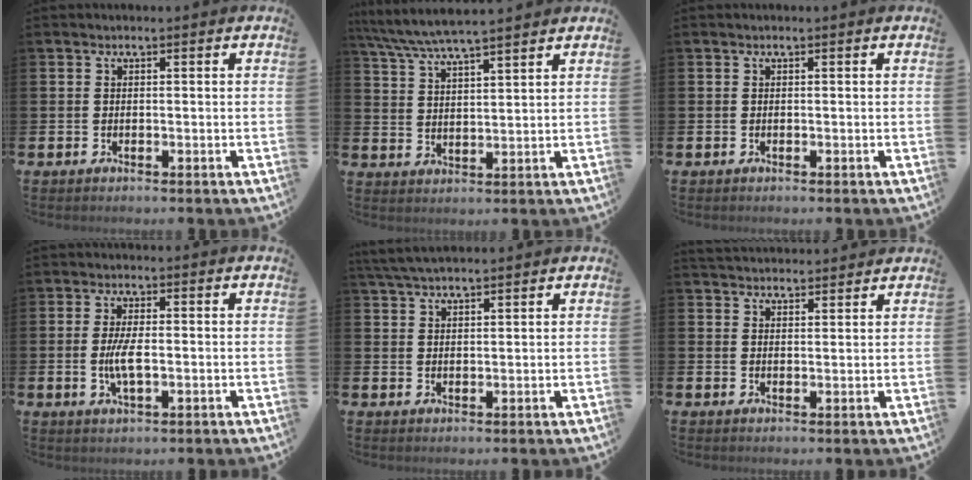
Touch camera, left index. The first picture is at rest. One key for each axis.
{"total": 6.5, "fx": 6.0, "fy": 0.3, "fz": 2.3, "tx": -0.069, "ty": -0.025, "tz": 0.109}
{"total": 0.0}
{"total": 4.3, "fx": -0.4, "fy": 1.4, "fz": 4.0, "tx": -0.069, "ty": -0.005, "tz": -0.010}
{"total": 4.1, "fx": 3.7, "fy": 0.7, "fz": 1.5, "tx": -0.036, "ty": -0.007, "tz": 0.070}
{"total": 3.2, "fx": 3.2, "fy": 0.5, "fz": 0.1, "tx": -0.007, "ty": -0.015, "tz": 0.059}